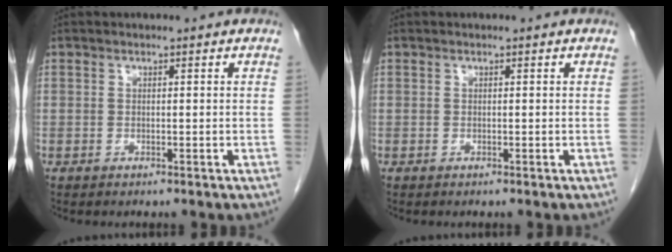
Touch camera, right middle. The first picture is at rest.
{"total": 0.0}